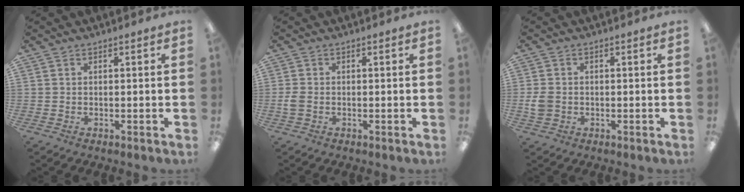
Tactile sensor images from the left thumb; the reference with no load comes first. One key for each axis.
{"total": 2.4, "fx": -0.5, "fy": 1.5, "fz": 1.8, "tx": -0.039, "ty": 0.001, "tz": -0.009}
{"total": 3.6, "fx": -0.4, "fy": 2.9, "fz": 2.0, "tx": -0.041, "ty": 0.004, "tz": -0.008}